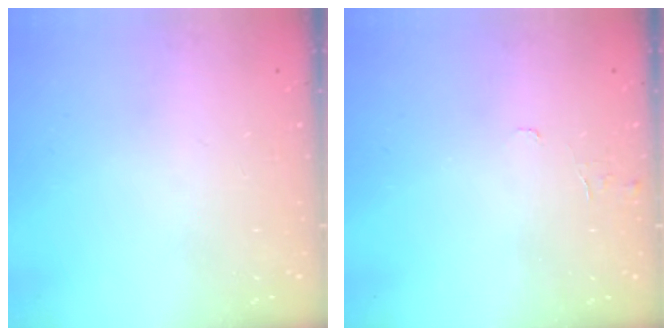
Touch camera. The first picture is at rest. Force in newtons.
{"total": 4.2, "press": 4.2, "slide": 0.3}